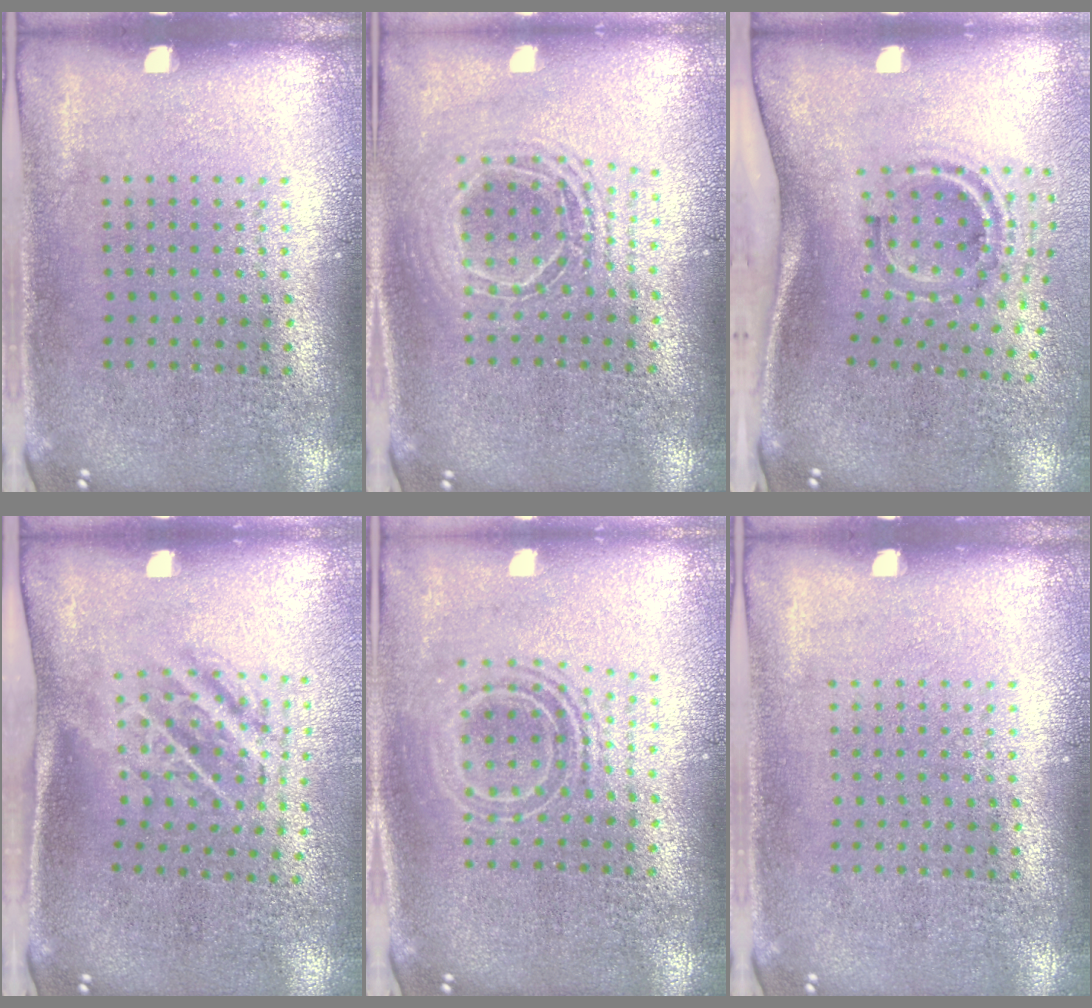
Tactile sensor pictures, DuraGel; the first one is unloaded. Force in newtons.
{"total": 1.7, "press": 1.4, "slide": 0.9}
{"total": 1.9, "press": 1.2, "slide": 1.5}
{"total": 1.8, "press": 1.2, "slide": 1.3}
{"total": 1.6, "press": 1.3, "slide": 0.9}
{"total": 0.0}